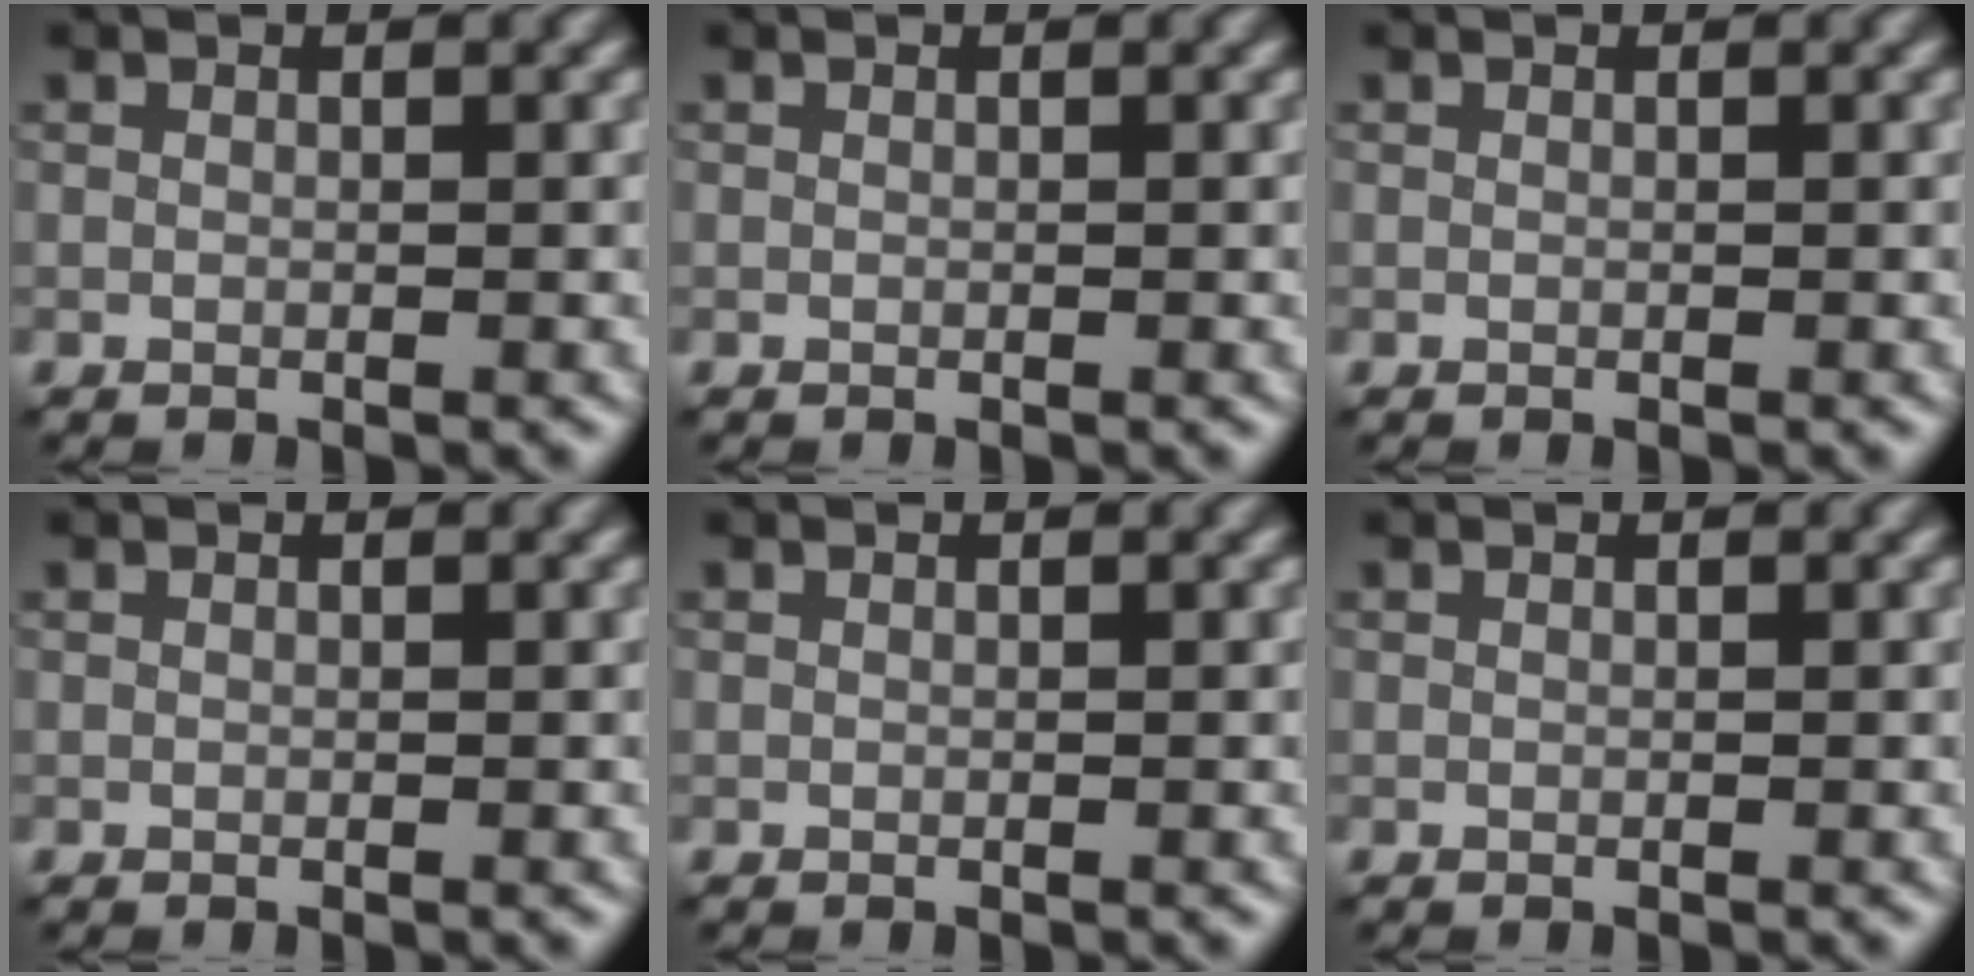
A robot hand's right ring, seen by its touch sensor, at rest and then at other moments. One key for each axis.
{"total": 0.0}
{"total": 0.0}
{"total": 0.0}
{"total": 0.0}
{"total": 0.0}